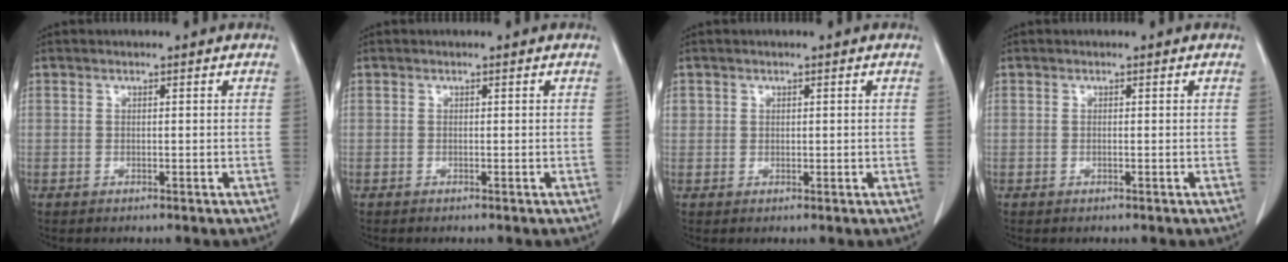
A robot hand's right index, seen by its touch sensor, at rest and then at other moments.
{"total": 0.0}
{"total": 1.4, "force": [0.6, 1.3, 0.4], "torque": [0.002, 0.000, 0.008]}
{"total": 0.0}